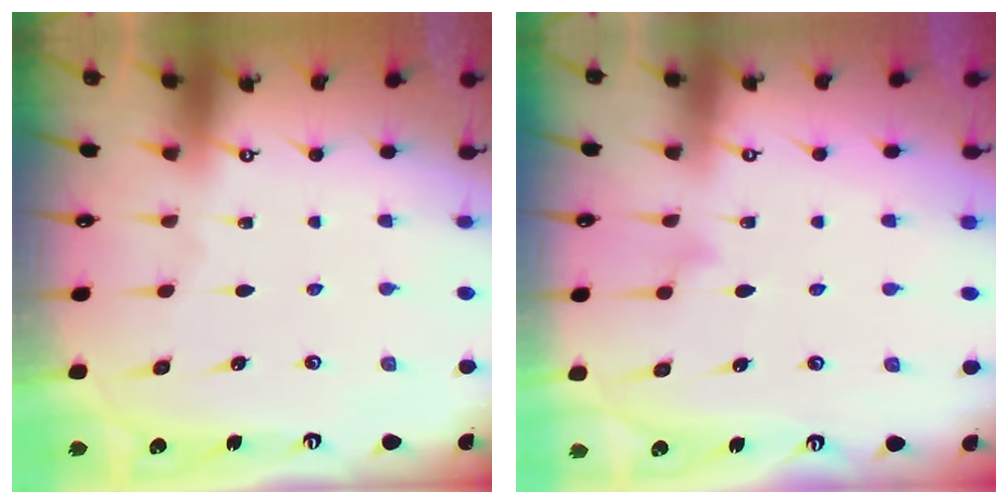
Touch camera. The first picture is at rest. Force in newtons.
{"total": 9.4, "press": 9.4, "slide": 0.6}